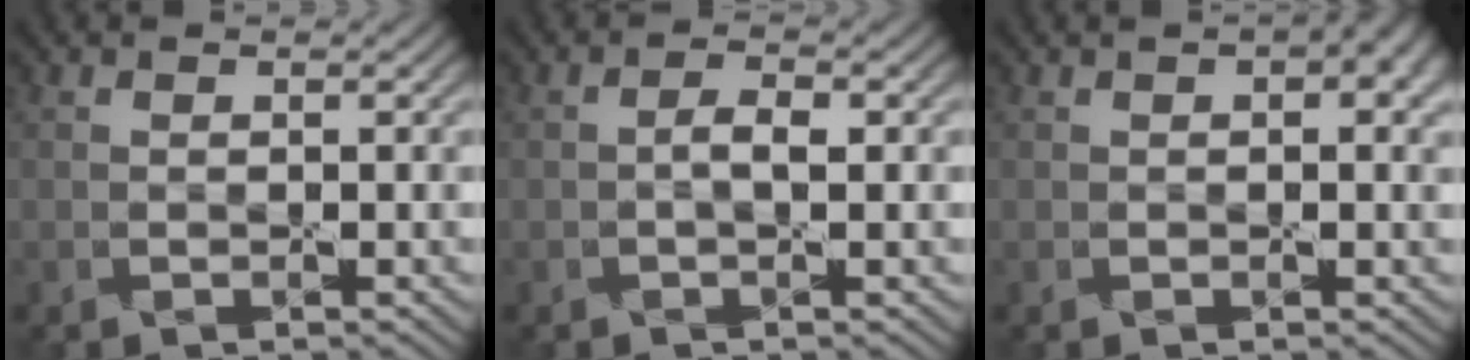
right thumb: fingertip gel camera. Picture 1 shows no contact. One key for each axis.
{"total": 1.5, "fx": 0.0, "fy": 0.5, "fz": 1.4, "tx": -0.024, "ty": 0.007, "tz": -0.001}
{"total": 4.1, "fx": 1.9, "fy": 1.3, "fz": 3.4, "tx": -0.047, "ty": 0.004, "tz": 0.022}